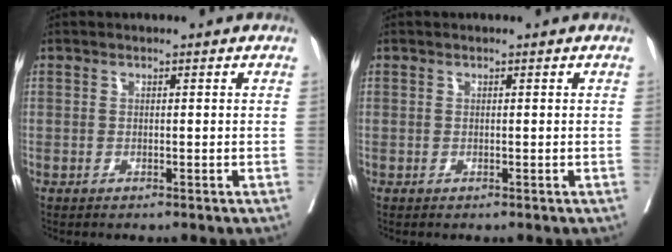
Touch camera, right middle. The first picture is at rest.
{"total": 0.0}